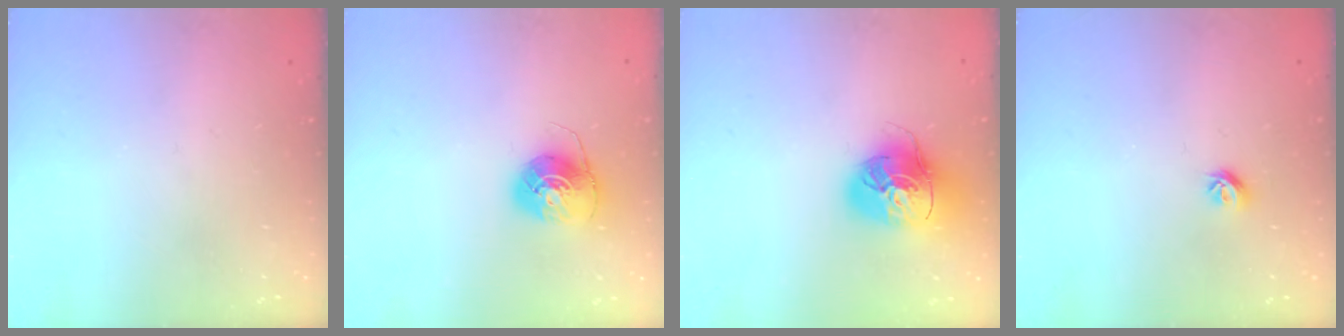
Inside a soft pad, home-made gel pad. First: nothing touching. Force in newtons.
{"total": 8.1, "press": 8.1, "slide": 0.5}
{"total": 16.2, "press": 16.1, "slide": 2.0}
{"total": 5.4, "press": 5.3, "slide": 0.9}